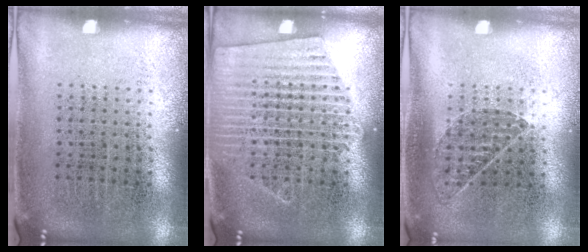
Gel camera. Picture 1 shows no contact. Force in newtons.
{"total": 2.9, "press": 2.9, "slide": 0.3}
{"total": 0.8, "press": 0.7, "slide": 0.3}